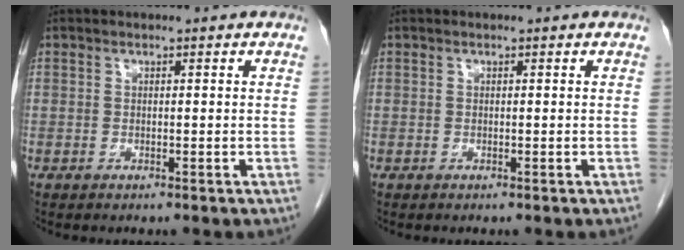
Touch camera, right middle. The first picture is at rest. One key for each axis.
{"total": 0.0}